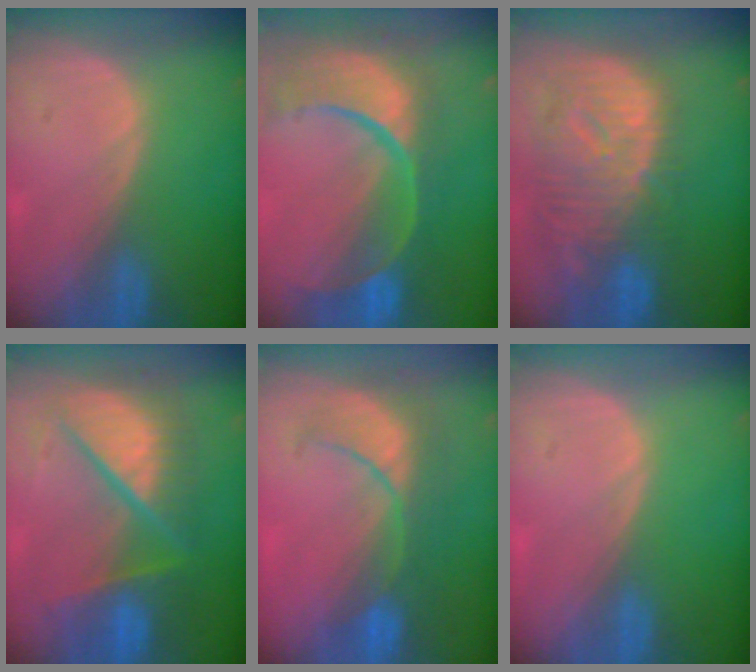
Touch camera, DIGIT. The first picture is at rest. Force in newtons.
{"total": 13.8, "press": 10.9, "slide": 8.4}
{"total": 12.5, "press": 10.8, "slide": 6.3}
{"total": 10.7, "press": 10.6, "slide": 1.4}
{"total": 7.9, "press": 7.7, "slide": 1.6}
{"total": 0.0}